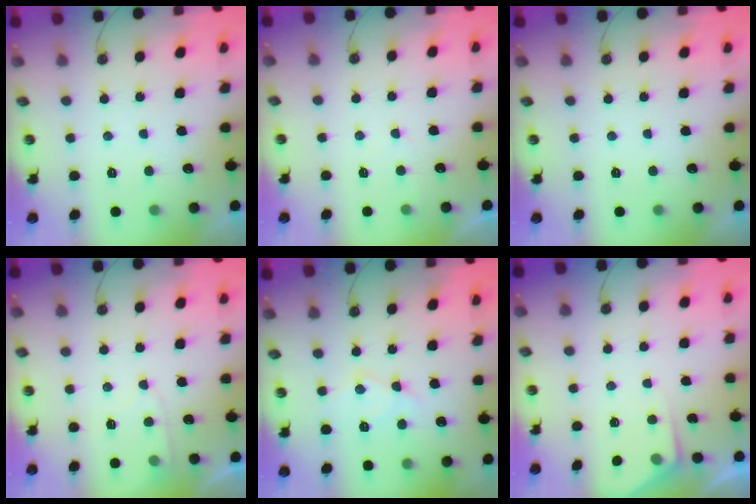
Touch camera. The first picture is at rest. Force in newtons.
{"total": 2.0, "press": 2.0, "slide": 0.3}
{"total": 0.0}
{"total": 4.1, "press": 4.1, "slide": 0.5}
{"total": 10.0, "press": 9.9, "slide": 0.9}
{"total": 4.1, "press": 4.0, "slide": 0.5}